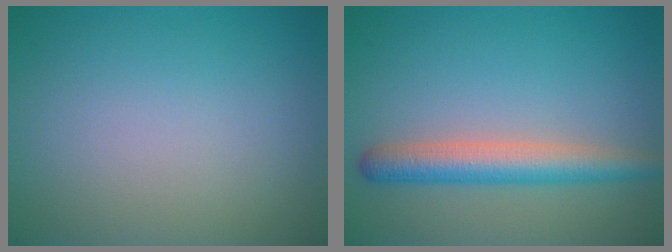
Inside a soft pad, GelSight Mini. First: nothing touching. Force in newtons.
{"total": 4.0, "press": 4.0, "slide": 0.2}